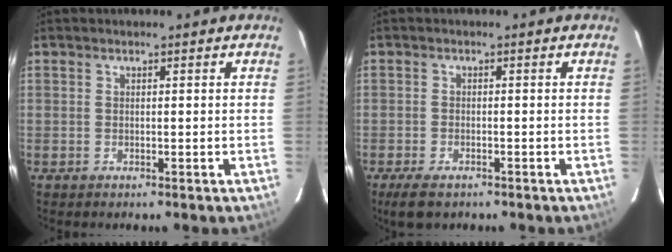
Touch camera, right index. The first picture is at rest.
{"total": 4.5, "force": [-3.2, 2.0, 2.5], "torque": [-0.065, -0.014, -0.057]}